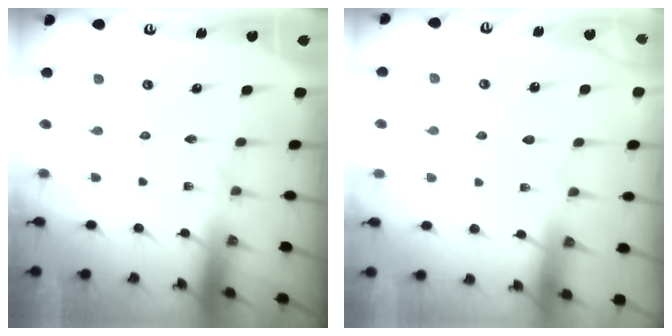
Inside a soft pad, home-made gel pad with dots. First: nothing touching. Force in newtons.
{"total": 2.7, "press": 2.7, "slide": 0.3}